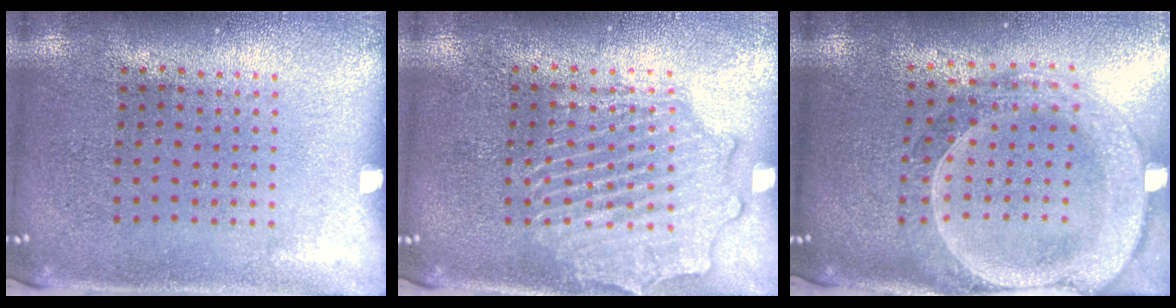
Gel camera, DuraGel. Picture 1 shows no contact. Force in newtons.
{"total": 2.9, "press": 2.9, "slide": 0.3}
{"total": 2.7, "press": 2.4, "slide": 1.1}